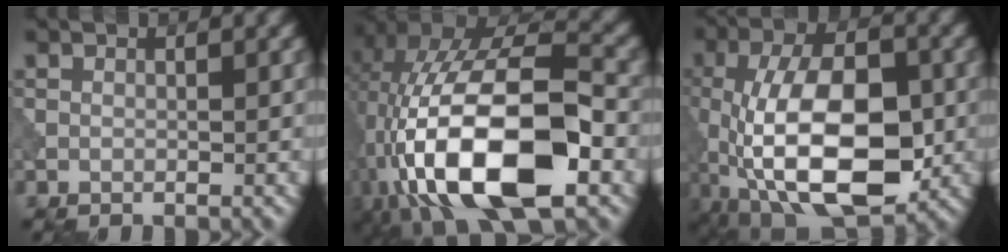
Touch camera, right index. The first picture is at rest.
{"total": 17.2, "force": [-5.6, 8.1, 14.2], "torque": [-0.265, -0.002, -0.094]}
{"total": 13.6, "force": [-3.9, 6.6, 11.2], "torque": [-0.203, 0.000, -0.072]}